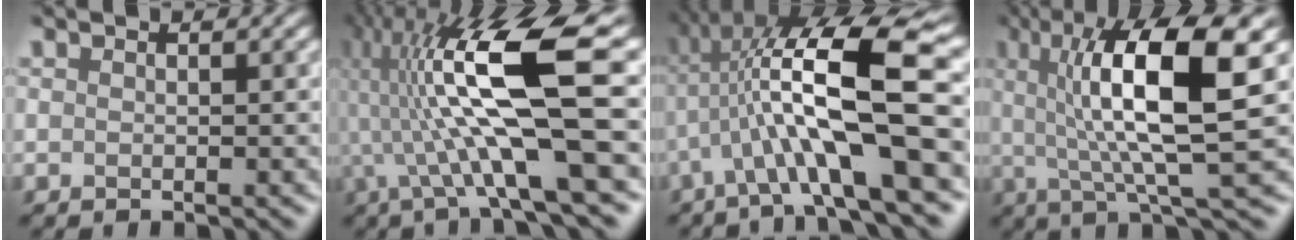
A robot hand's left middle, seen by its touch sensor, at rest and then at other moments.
{"total": 12.9, "force": [1.3, 2.2, 12.7], "torque": [-0.253, 0.011, 0.040]}
{"total": 11.7, "force": [-0.3, 2.9, 11.3], "torque": [-0.208, 0.020, 0.002]}
{"total": 9.7, "force": [2.1, 1.6, 9.3], "torque": [-0.155, 0.003, 0.050]}